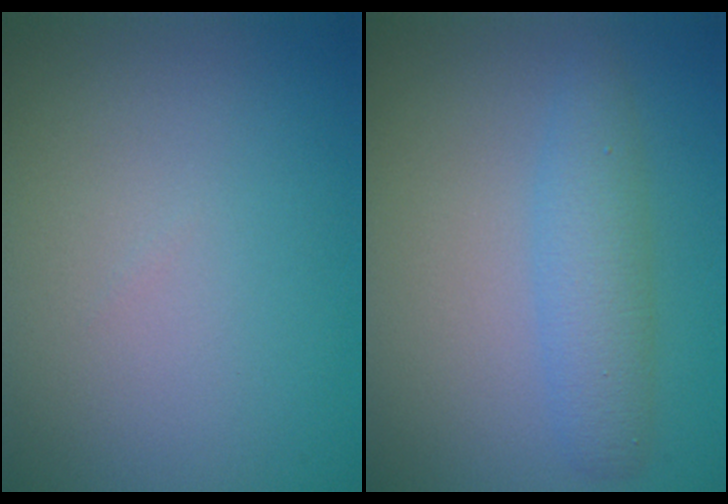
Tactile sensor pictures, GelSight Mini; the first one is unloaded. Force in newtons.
{"total": 3.1, "press": 3.1, "slide": 0.1}